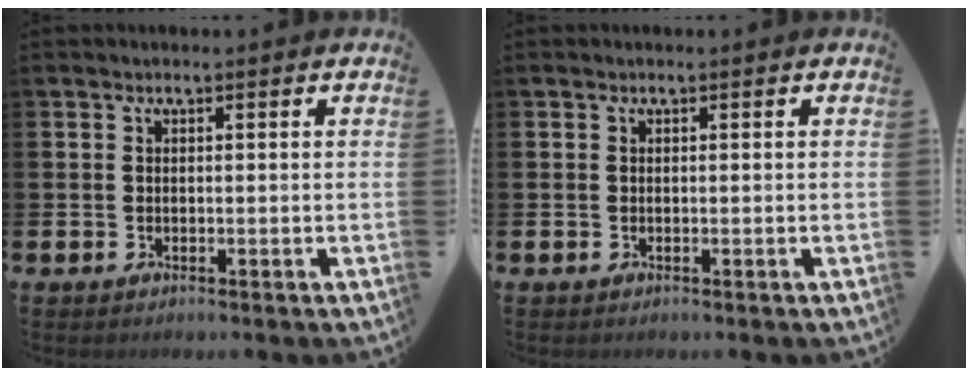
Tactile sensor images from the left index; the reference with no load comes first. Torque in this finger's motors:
{"motor_torque": [0.00, 0.00, 0.00, 0.01]}